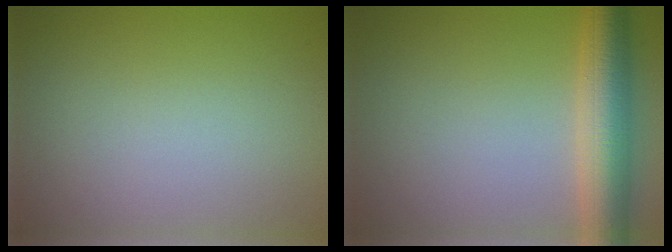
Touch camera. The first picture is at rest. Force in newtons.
{"total": 6.3, "press": 6.3, "slide": 0.3}